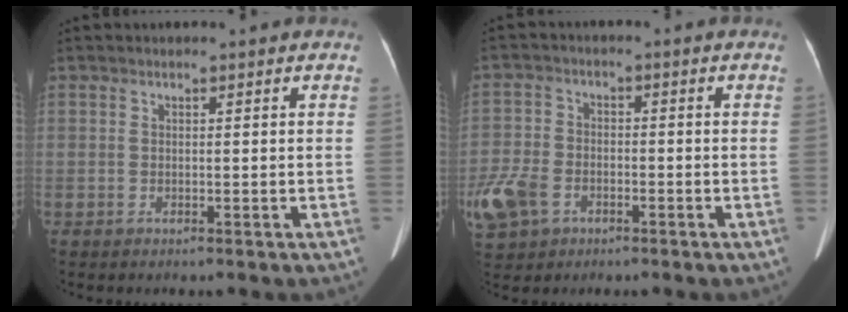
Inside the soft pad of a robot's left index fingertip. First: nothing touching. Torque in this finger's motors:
{"motor_torque": [0.69, 0.57, 0.34, 0.13]}